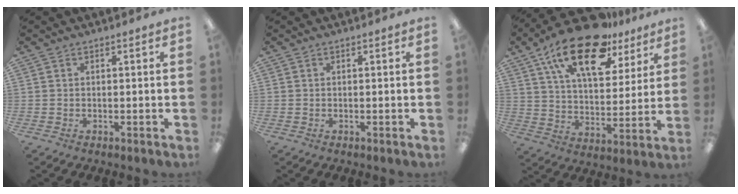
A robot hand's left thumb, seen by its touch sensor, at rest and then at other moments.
{"total": 0.0}
{"total": 21.7, "force": [13.8, 9.9, 13.4], "torque": [-0.225, -0.067, 0.239]}